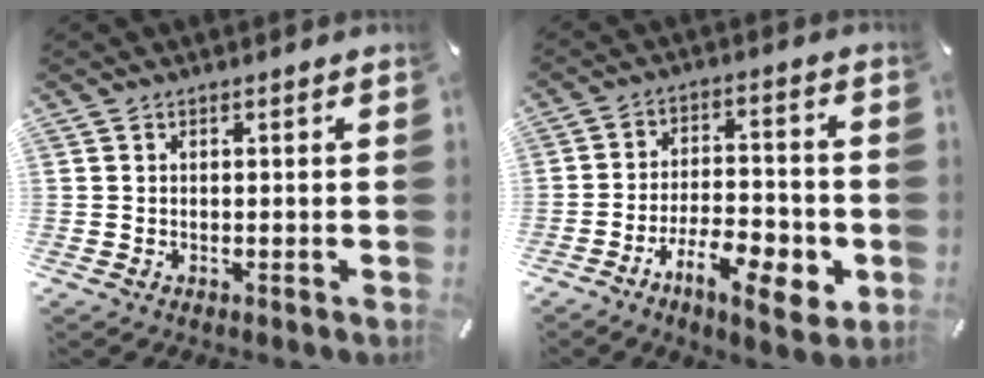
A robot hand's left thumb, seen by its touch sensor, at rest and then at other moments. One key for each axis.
{"total": 14.0, "fx": -6.8, "fy": 5.9, "fz": 10.8, "tx": -0.161, "ty": 0.037, "tz": -0.107}